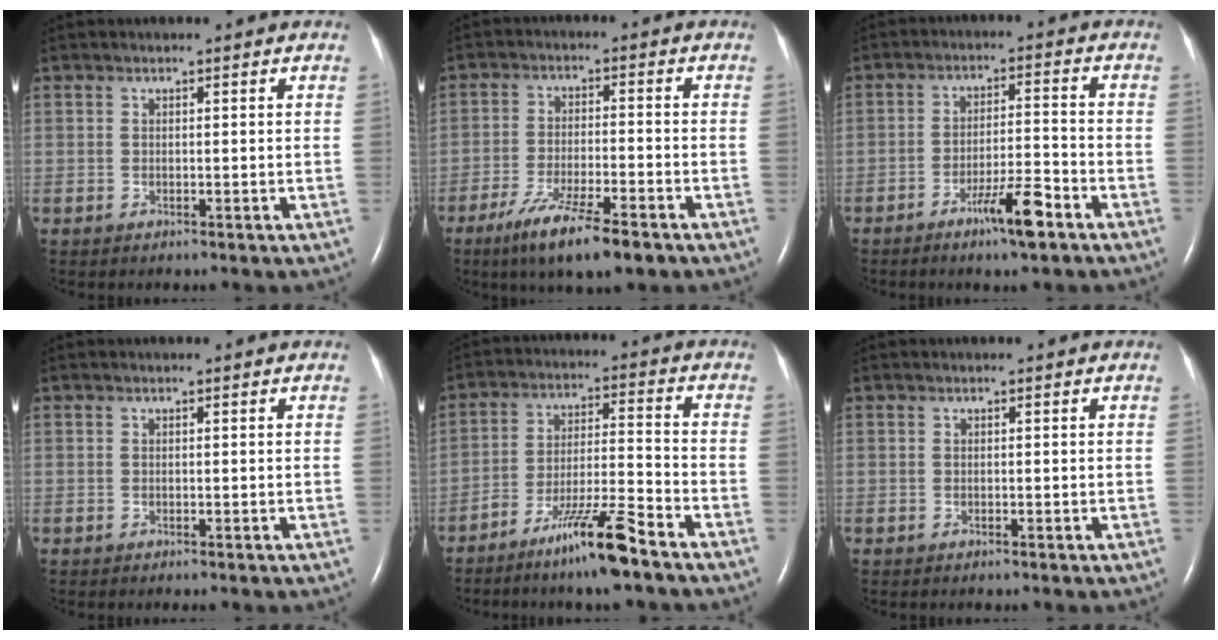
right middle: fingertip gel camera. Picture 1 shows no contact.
{"total": 10.7, "force": [-7.0, 1.4, 8.0], "torque": [-0.149, -0.024, -0.114]}
{"total": 6.8, "force": [-4.3, 0.4, 5.2], "torque": [-0.091, -0.002, -0.075]}
{"total": 0.0}
{"total": 10.2, "force": [-7.4, -0.1, 7.1], "torque": [-0.129, -0.018, -0.137]}
{"total": 0.0}